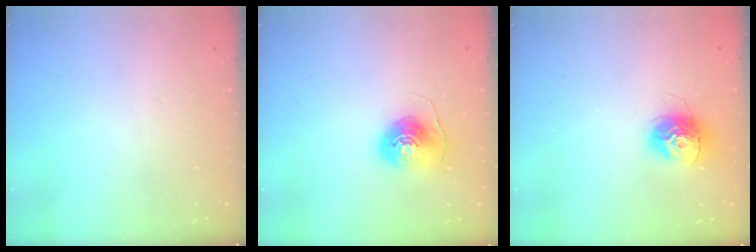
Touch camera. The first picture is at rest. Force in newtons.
{"total": 8.5, "press": 8.4, "slide": 0.4}
{"total": 12.0, "press": 11.9, "slide": 1.0}